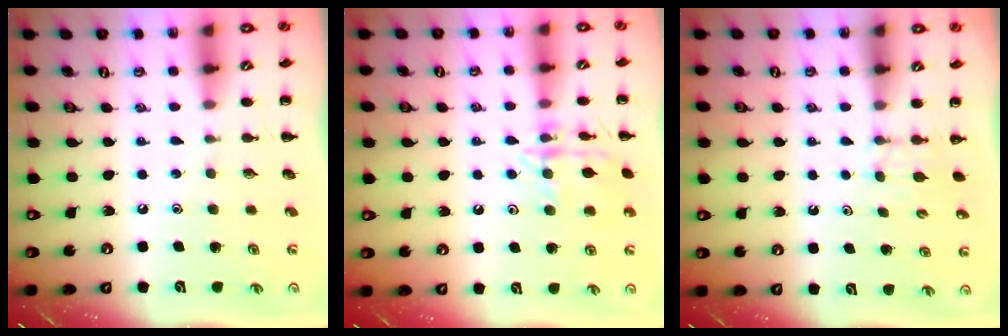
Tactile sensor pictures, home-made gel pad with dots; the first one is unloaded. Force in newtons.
{"total": 13.1, "press": 13.1, "slide": 0.8}
{"total": 2.6, "press": 2.4, "slide": 1.0}